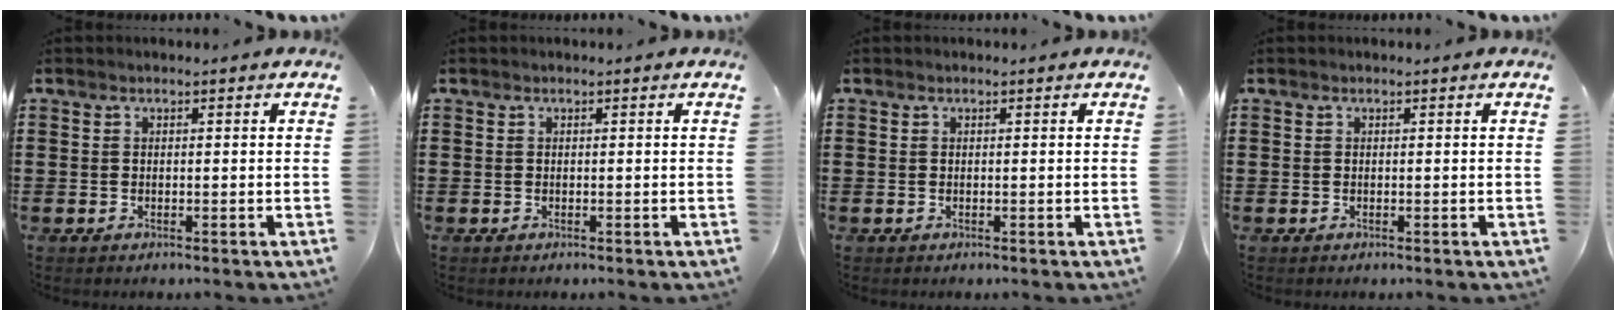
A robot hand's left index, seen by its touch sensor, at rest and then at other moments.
{"total": 0.0}
{"total": 0.0}
{"total": 0.0}